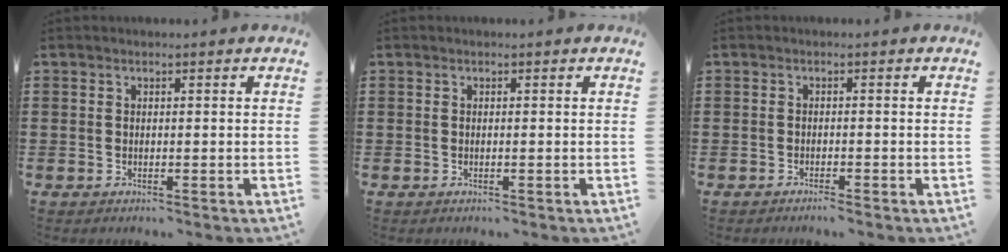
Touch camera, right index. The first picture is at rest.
{"total": 0.0}
{"total": 1.0, "force": [-0.9, 0.0, 0.3], "torque": [-0.009, -0.002, -0.019]}